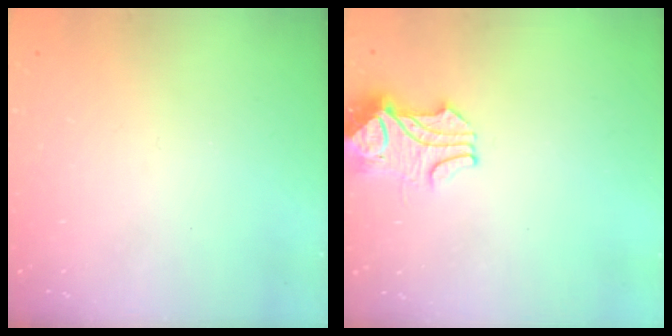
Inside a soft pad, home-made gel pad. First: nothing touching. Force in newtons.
{"total": 2.3, "press": 2.2, "slide": 0.9}